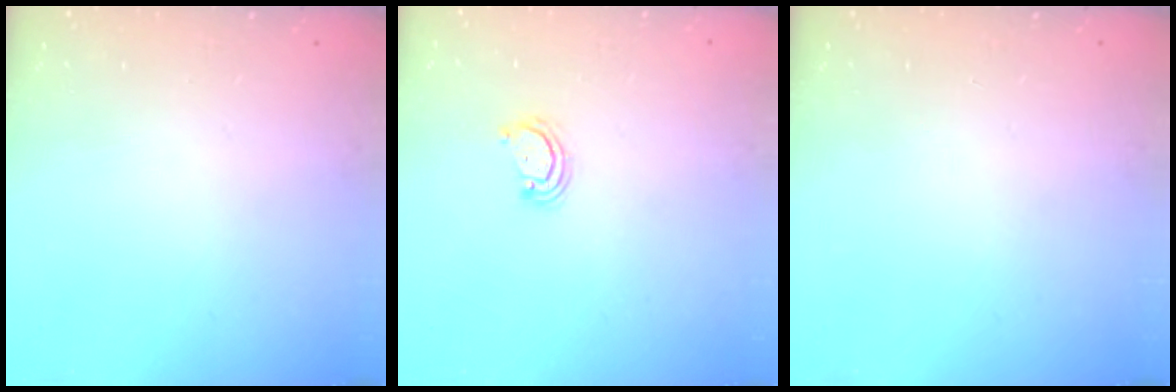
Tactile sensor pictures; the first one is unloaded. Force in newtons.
{"total": 3.3, "press": 3.3, "slide": 0.4}
{"total": 0.0}